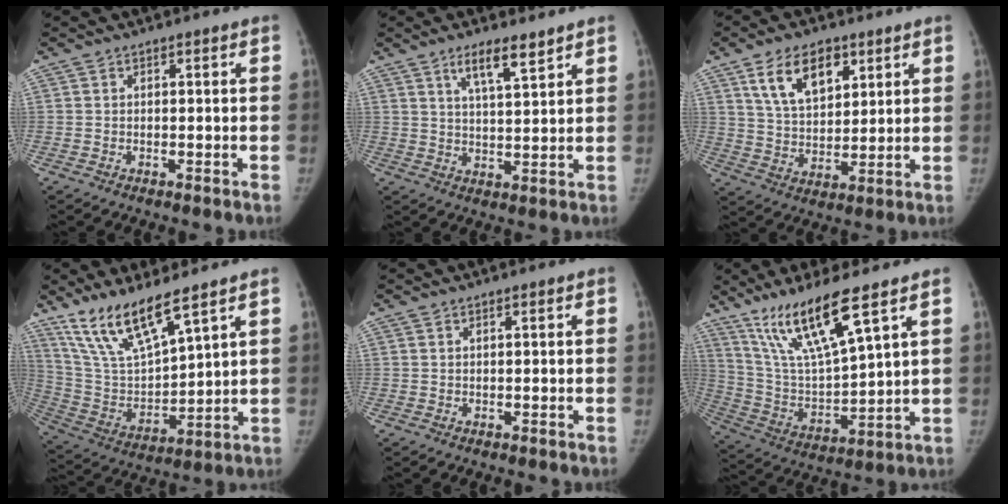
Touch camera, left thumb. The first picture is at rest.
{"total": 6.5, "force": [4.4, 1.4, 4.6], "torque": [-0.072, -0.029, 0.078]}
{"total": 11.6, "force": [6.0, 6.6, 7.5], "torque": [-0.103, -0.028, 0.114]}
{"total": 14.9, "force": [10.8, 3.5, 9.5], "torque": [-0.167, -0.055, 0.228]}
{"total": 0.0}
{"total": 15.7, "force": [10.2, 2.3, 11.7], "torque": [-0.221, -0.052, 0.212]}